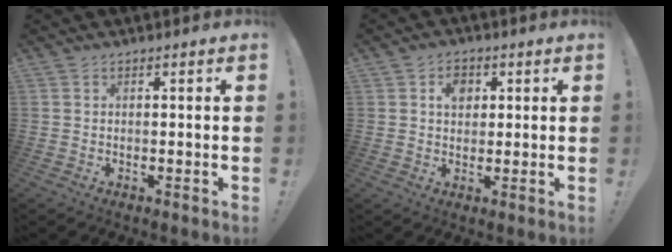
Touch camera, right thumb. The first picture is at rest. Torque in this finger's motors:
{"motor_torque": [0.90, 0.80, 0.02, 0.00, -0.01]}